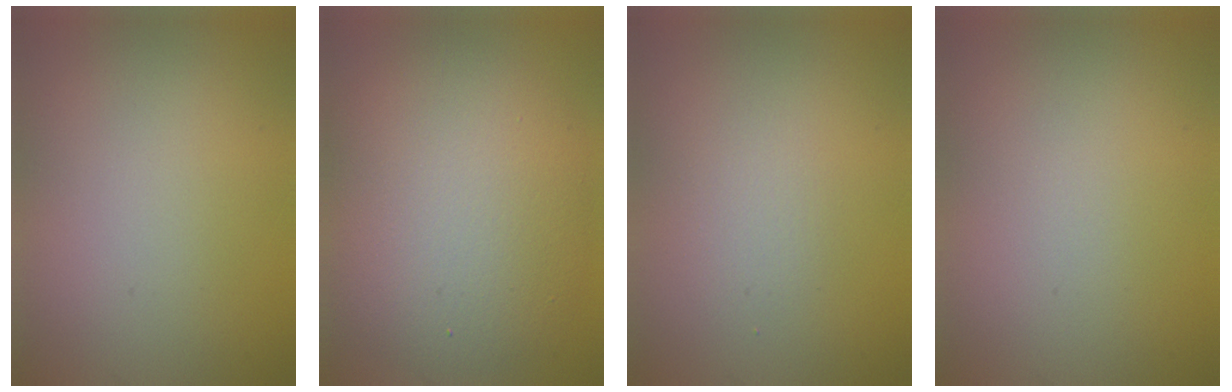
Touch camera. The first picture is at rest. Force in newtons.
{"total": 8.9, "press": 8.8, "slide": 0.7}
{"total": 1.4, "press": 1.4, "slide": 0.1}
{"total": 0.0}